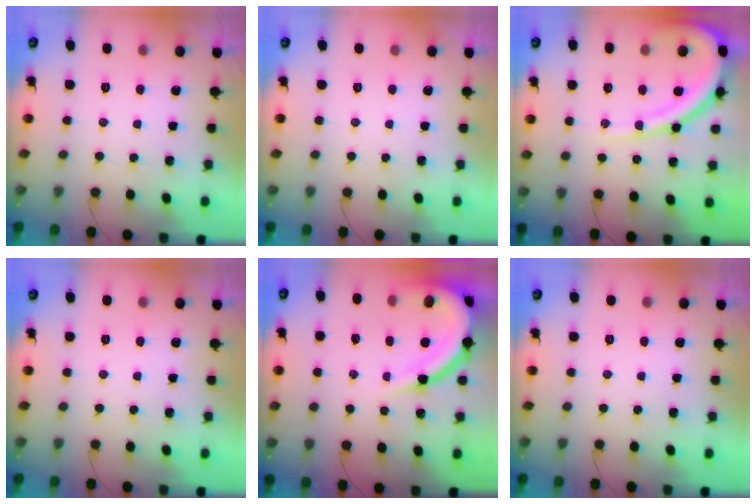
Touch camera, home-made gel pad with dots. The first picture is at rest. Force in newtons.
{"total": 0.0}
{"total": 15.2, "press": 15.1, "slide": 1.8}
{"total": 0.0}
{"total": 12.4, "press": 12.3, "slide": 1.4}
{"total": 0.0}